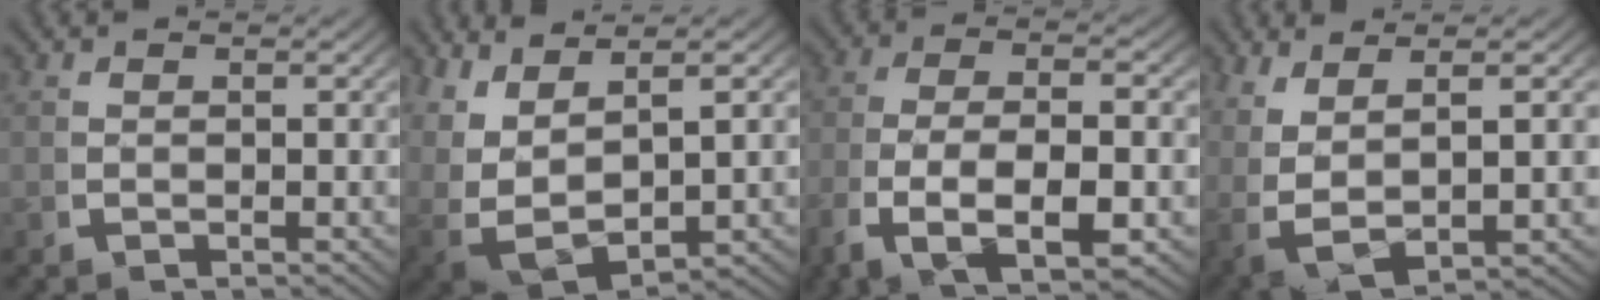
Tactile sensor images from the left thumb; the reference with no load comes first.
{"total": 9.6, "force": [-1.0, 7.0, 6.5], "torque": [-0.176, -0.052, 0.008]}
{"total": 8.9, "force": [-2.3, 4.3, 7.5], "torque": [-0.163, -0.033, -0.023]}
{"total": 6.8, "force": [-0.3, 4.2, 5.3], "torque": [-0.133, -0.029, 0.016]}